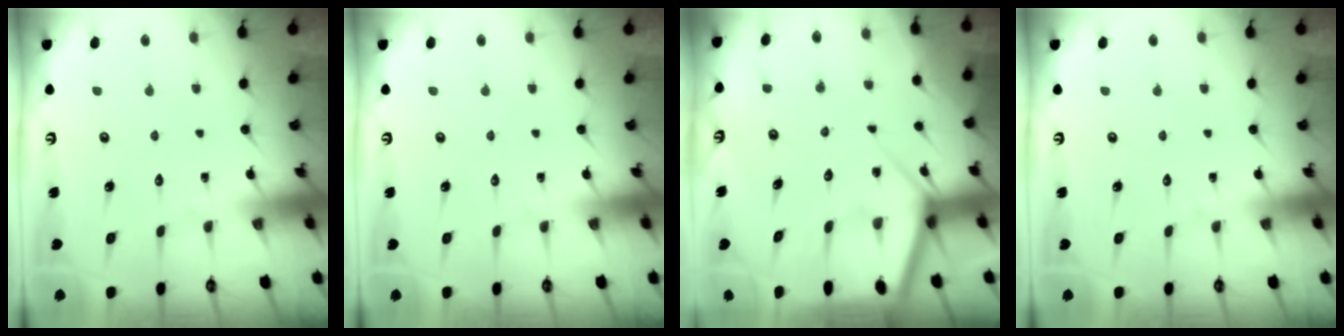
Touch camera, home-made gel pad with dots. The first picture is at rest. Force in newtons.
{"total": 0.0}
{"total": 7.2, "press": 7.2, "slide": 0.9}
{"total": 0.0}